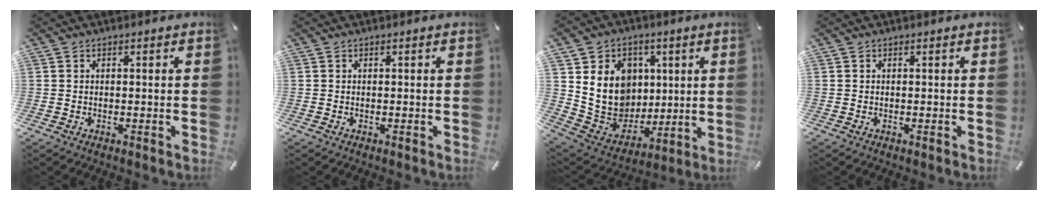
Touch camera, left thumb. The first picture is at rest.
{"total": 0.0}
{"total": 15.9, "force": [3.6, 14.2, 6.3], "torque": [-0.114, -0.019, 0.084]}
{"total": 0.0}